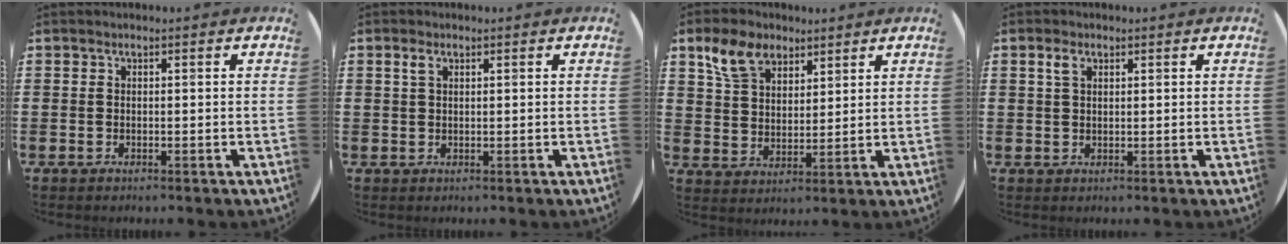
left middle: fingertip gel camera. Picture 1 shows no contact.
{"total": 1.0, "force": [0.5, 0.5, 0.6], "torque": [-0.005, 0.002, 0.007]}
{"total": 7.0, "force": [4.9, 4.0, 2.9], "torque": [-0.067, 0.003, 0.092]}
{"total": 2.0, "force": [1.2, 1.0, 1.2], "torque": [-0.018, 0.002, 0.020]}